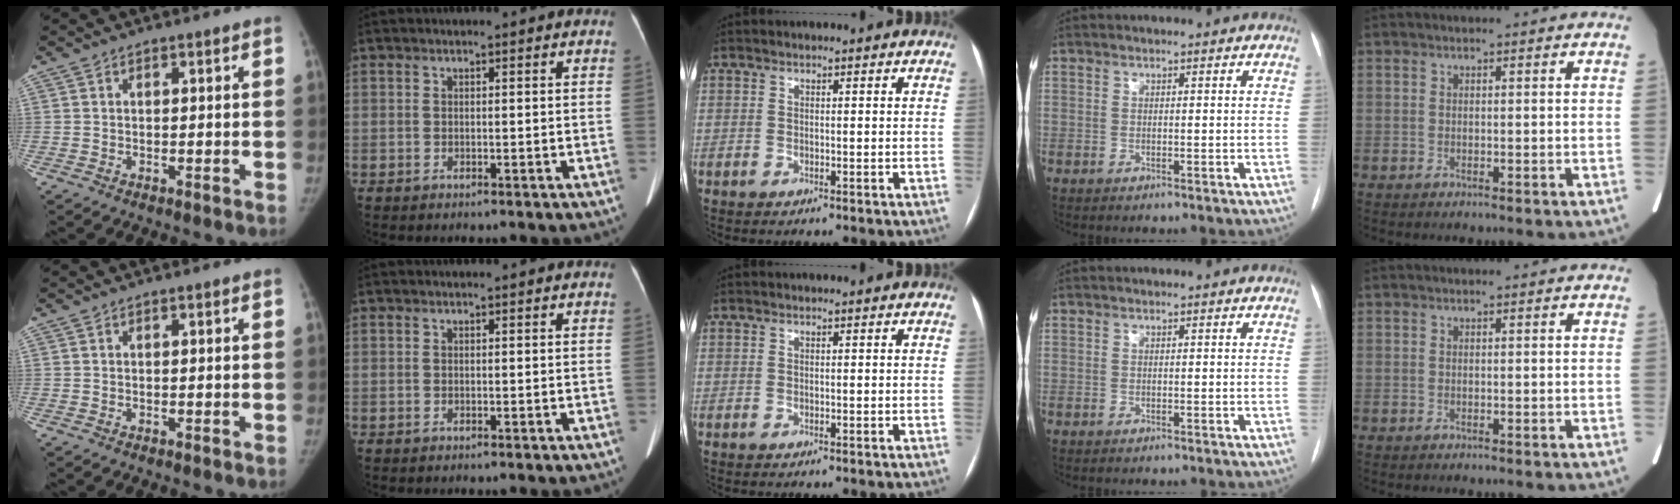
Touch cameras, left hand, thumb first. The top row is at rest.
{}